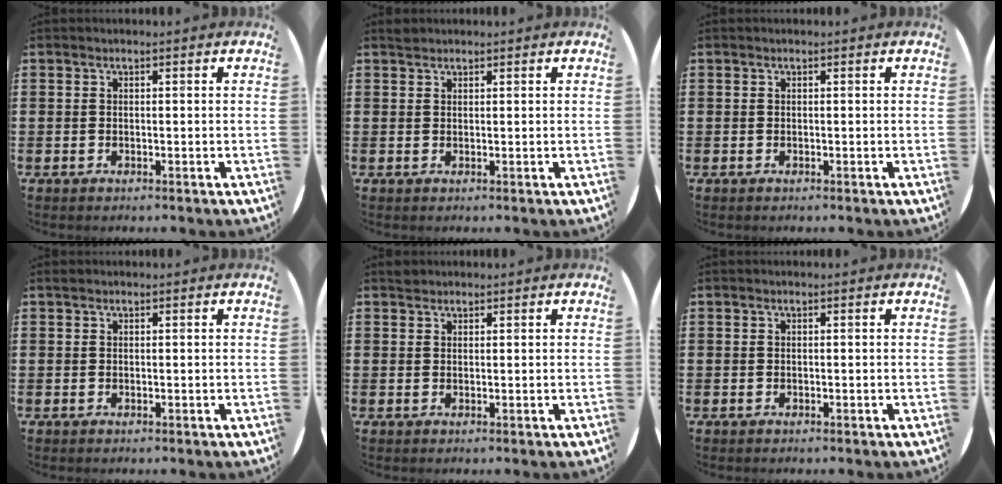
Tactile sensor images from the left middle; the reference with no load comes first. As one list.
[{"total": 0.7, "force": [0.7, 0.2, 0.0], "torque": [-0.002, 0.001, 0.014]}, {"total": 0.0}, {"total": 0.0}, {"total": 0.9, "force": [0.8, 0.3, 0.0], "torque": [-0.002, 0.002, 0.017]}, {"total": 0.0}]